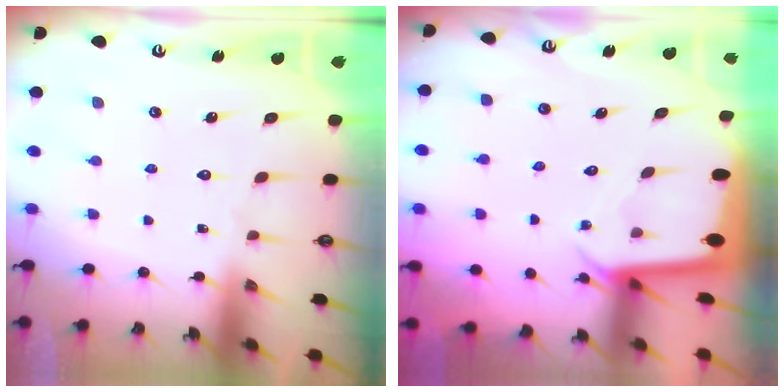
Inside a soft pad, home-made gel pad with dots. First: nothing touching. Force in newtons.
{"total": 2.0, "press": 2.0, "slide": 0.1}